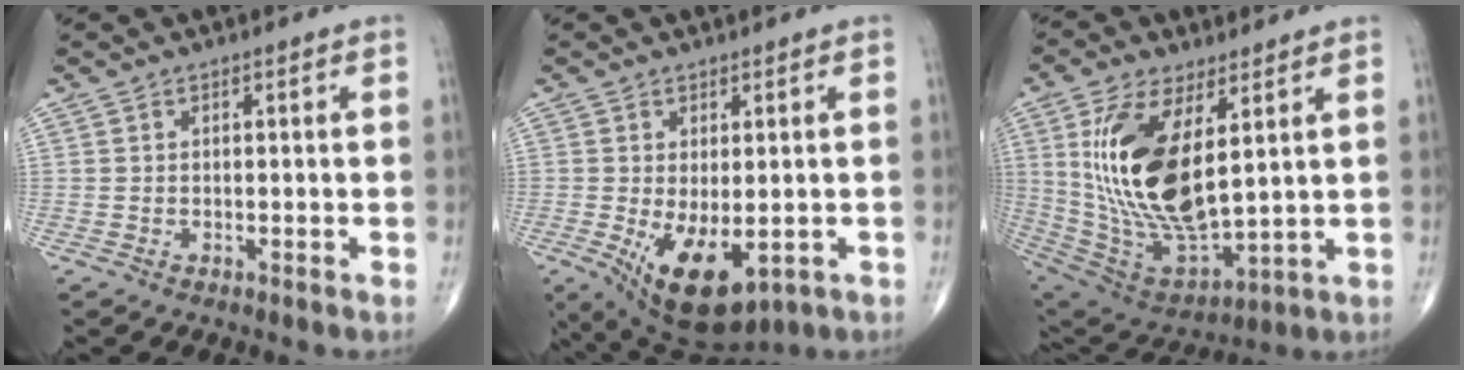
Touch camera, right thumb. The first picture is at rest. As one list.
[{"total": 11.4, "force": [-3.2, 5.6, 9.3], "torque": [-0.146, -0.017, -0.031]}, {"total": 21.1, "force": [5.2, 9.5, 18.1], "torque": [-0.355, -0.032, 0.114]}]